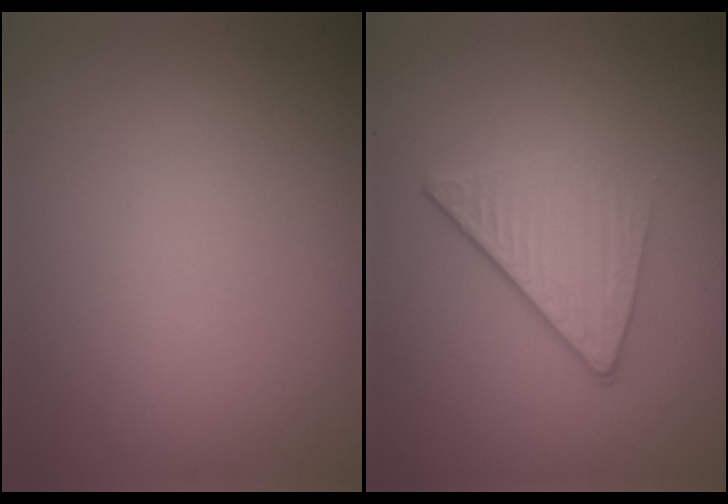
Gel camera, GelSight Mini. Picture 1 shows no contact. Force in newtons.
{"total": 4.1, "press": 2.8, "slide": 3.1}